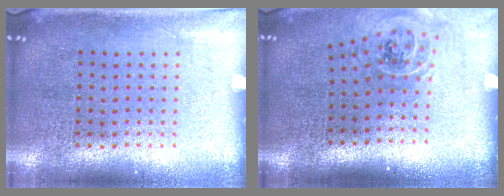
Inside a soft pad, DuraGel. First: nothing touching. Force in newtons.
{"total": 1.1, "press": 1.0, "slide": 0.3}